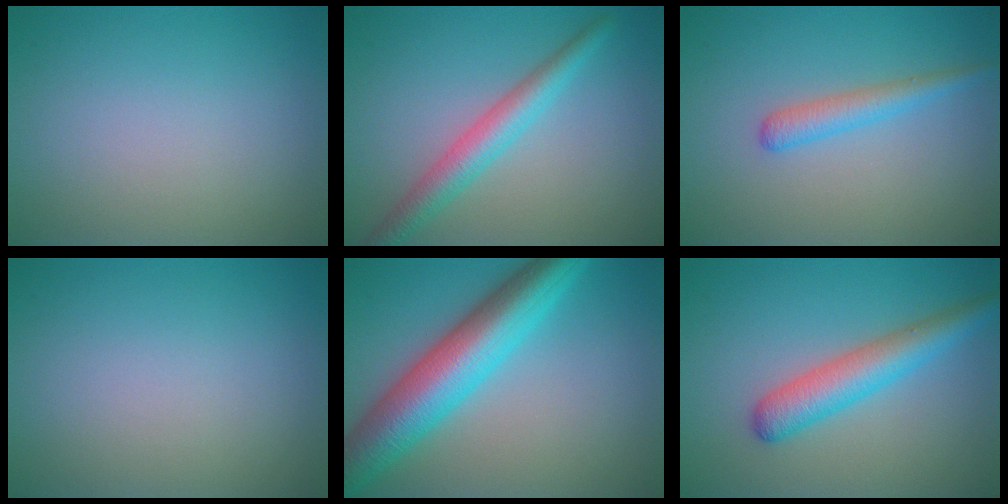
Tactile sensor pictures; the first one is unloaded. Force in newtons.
{"total": 3.7, "press": 3.7, "slide": 0.1}
{"total": 2.2, "press": 2.2, "slide": 0.1}
{"total": 0.0}
{"total": 9.2, "press": 9.2, "slide": 0.2}
{"total": 4.4, "press": 4.4, "slide": 0.1}